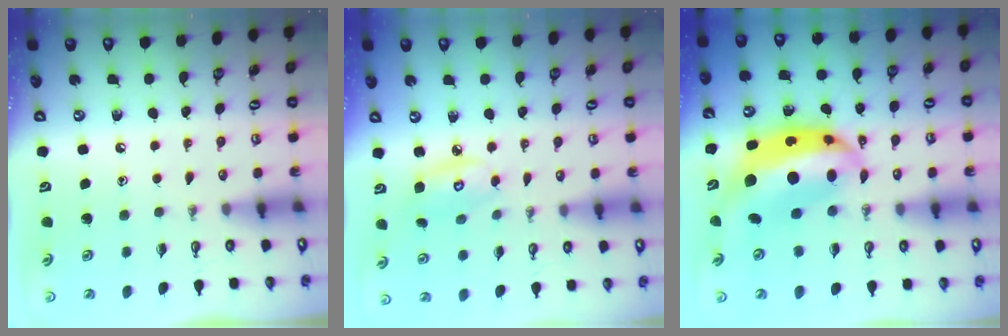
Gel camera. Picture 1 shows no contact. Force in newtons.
{"total": 5.9, "press": 5.9, "slide": 0.3}
{"total": 15.1, "press": 15.0, "slide": 1.2}